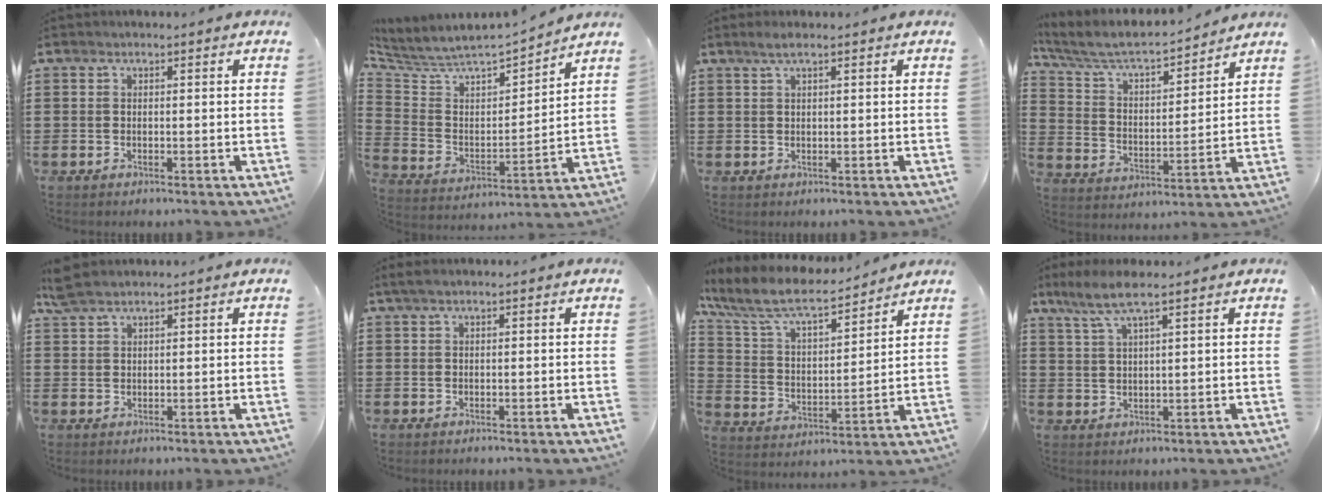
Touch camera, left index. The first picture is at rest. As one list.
[{"total": 4.7, "force": [4.3, 1.3, 1.1], "torque": [-0.052, -0.042, 0.066]}, {"total": 1.8, "force": [0.9, 0.1, 1.6], "torque": [-0.030, 0.000, 0.017]}, {"total": 5.9, "force": [5.2, 1.0, 2.7], "torque": [-0.076, -0.034, 0.082]}, {"total": 3.0, "force": [2.3, 0.8, 1.6], "torque": [-0.038, 0.003, 0.045]}, {"total": 0.9, "force": [0.3, 0.1, 0.8], "torque": [-0.016, -0.002, 0.006]}, {"total": 8.8, "force": [7.3, 1.9, 4.5], "torque": [-0.117, -0.037, 0.123]}, {"total": 5.4, "force": [3.6, 0.5, 4.0], "torque": [-0.094, -0.003, 0.063]}]